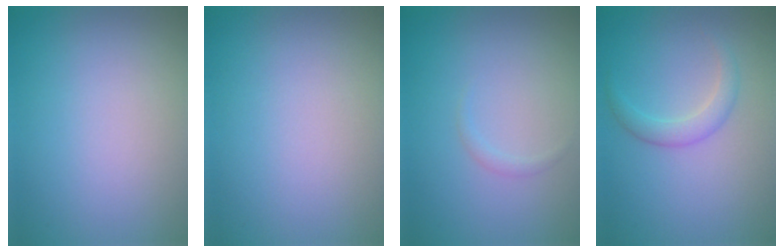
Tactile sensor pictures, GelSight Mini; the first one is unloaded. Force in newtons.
{"total": 0.0}
{"total": 0.6, "press": 0.5, "slide": 0.1}
{"total": 1.9, "press": 1.9, "slide": 0.2}